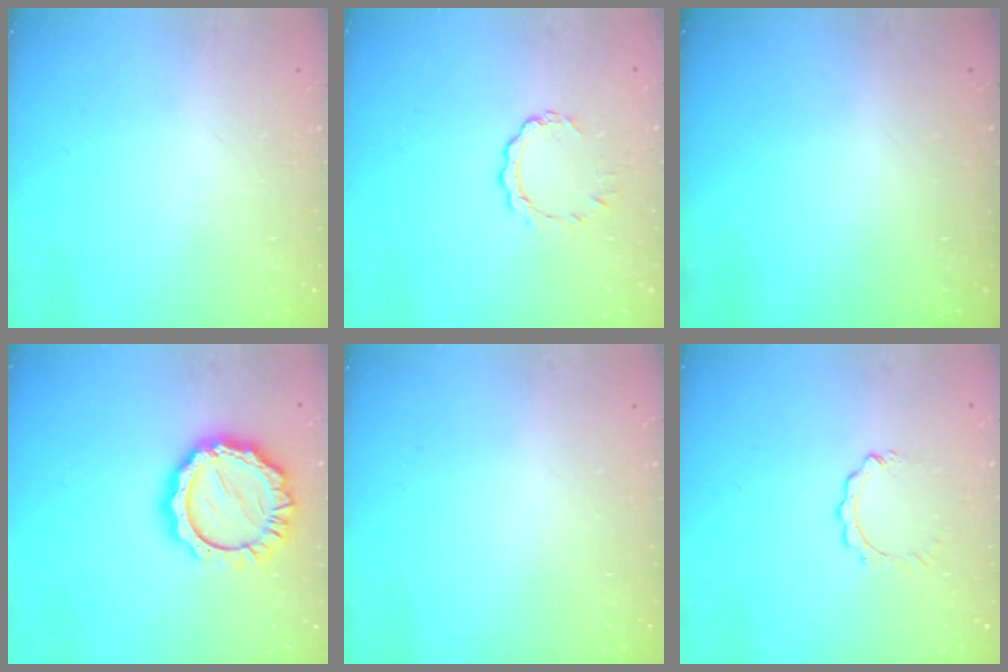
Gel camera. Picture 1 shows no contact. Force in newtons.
{"total": 5.0, "press": 4.9, "slide": 0.6}
{"total": 0.0}
{"total": 15.7, "press": 15.7, "slide": 1.1}
{"total": 0.0}
{"total": 2.9, "press": 2.9, "slide": 0.3}